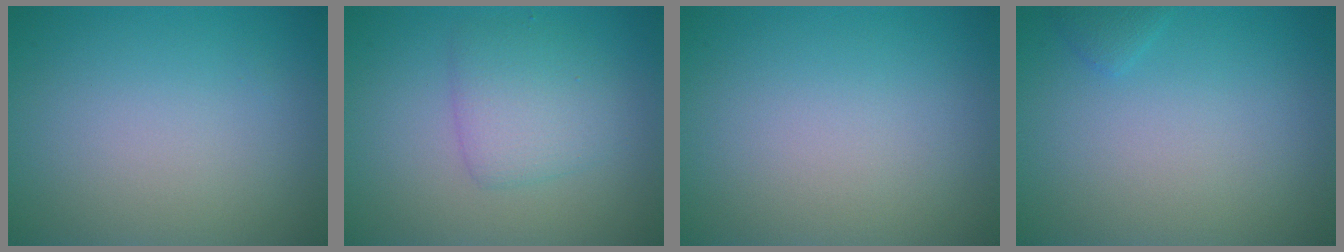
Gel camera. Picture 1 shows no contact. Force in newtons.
{"total": 3.2, "press": 3.2, "slide": 0.1}
{"total": 0.0}
{"total": 0.7, "press": 0.7, "slide": 0.1}